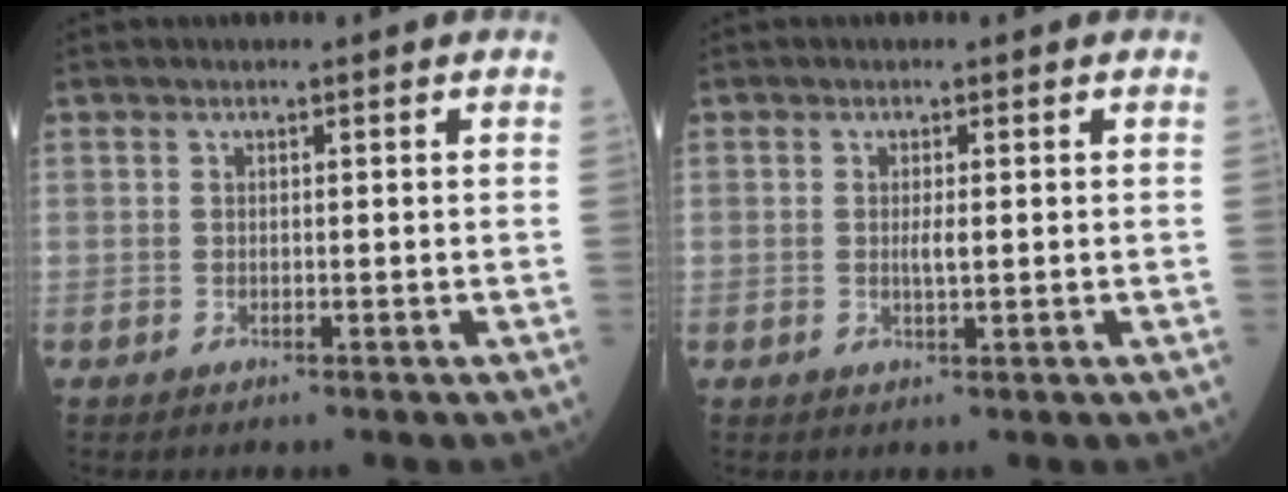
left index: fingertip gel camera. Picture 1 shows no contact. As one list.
[{"total": 1.3, "force": [0.2, 0.1, 1.3], "torque": [-0.029, -0.002, 0.004]}]